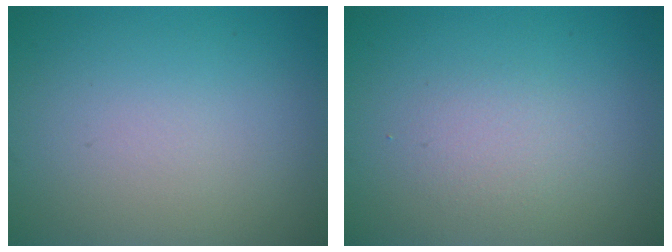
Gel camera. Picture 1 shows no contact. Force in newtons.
{"total": 1.5, "press": 1.5, "slide": 0.0}